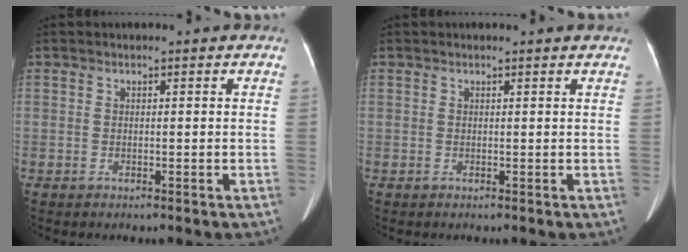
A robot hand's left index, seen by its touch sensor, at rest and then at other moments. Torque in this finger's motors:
{"motor_torque": [-0.01, -0.01, -0.06, 0.02]}